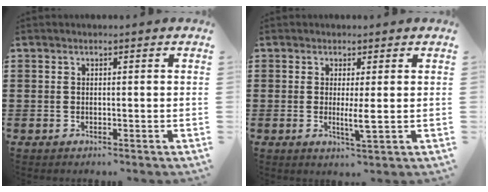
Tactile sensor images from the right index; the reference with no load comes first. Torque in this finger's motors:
{"motor_torque": [0.98, -0.07, 0.44, 0.10]}